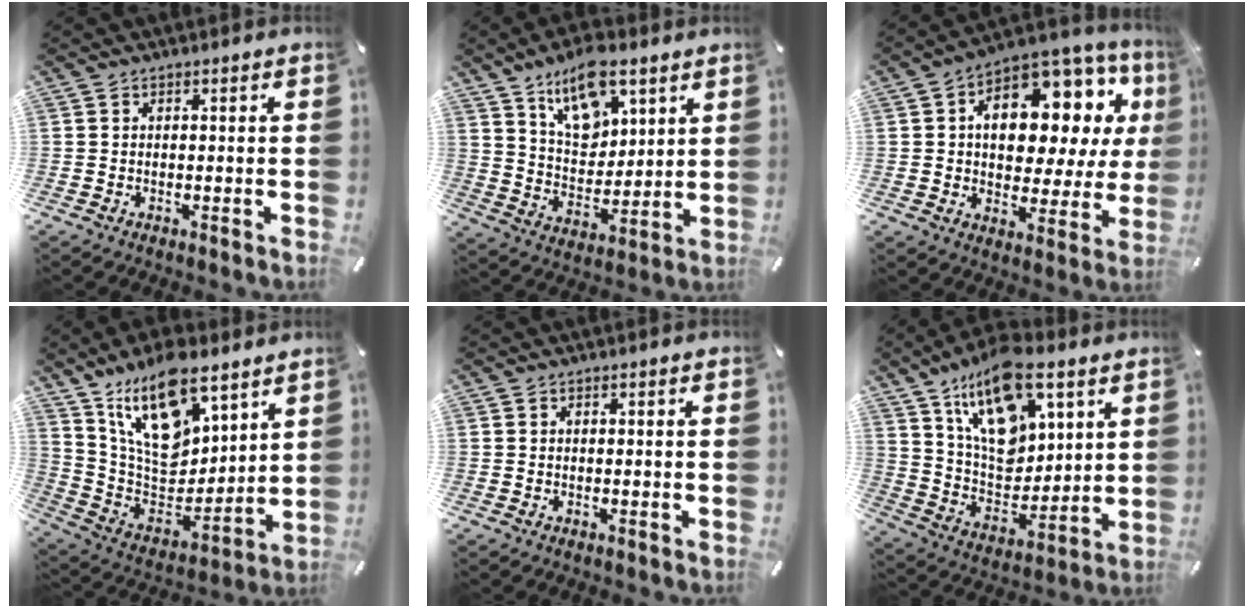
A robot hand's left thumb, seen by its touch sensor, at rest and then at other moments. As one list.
[{"total": 13.3, "force": [8.5, 7.8, 6.7], "torque": [-0.110, -0.042, 0.155]}, {"total": 15.4, "force": [4.6, 10.1, 10.8], "torque": [-0.160, -0.032, 0.079]}, {"total": 18.4, "force": [11.6, 10.0, 10.2], "torque": [-0.193, -0.072, 0.208]}, {"total": 0.0}, {"total": 17.9, "force": [10.2, 10.5, 10.2], "torque": [-0.177, -0.056, 0.184]}]